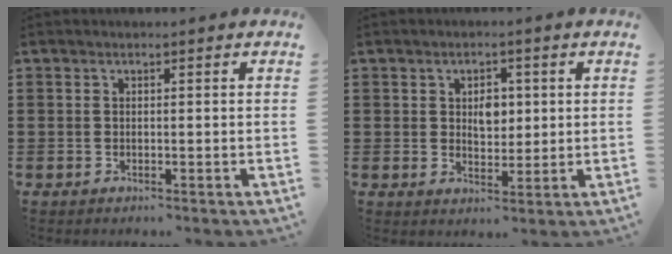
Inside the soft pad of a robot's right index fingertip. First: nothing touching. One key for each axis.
{"total": 3.5, "fx": 0.7, "fy": 2.4, "fz": 2.4, "tx": -0.038, "ty": 0.005, "tz": 0.006}